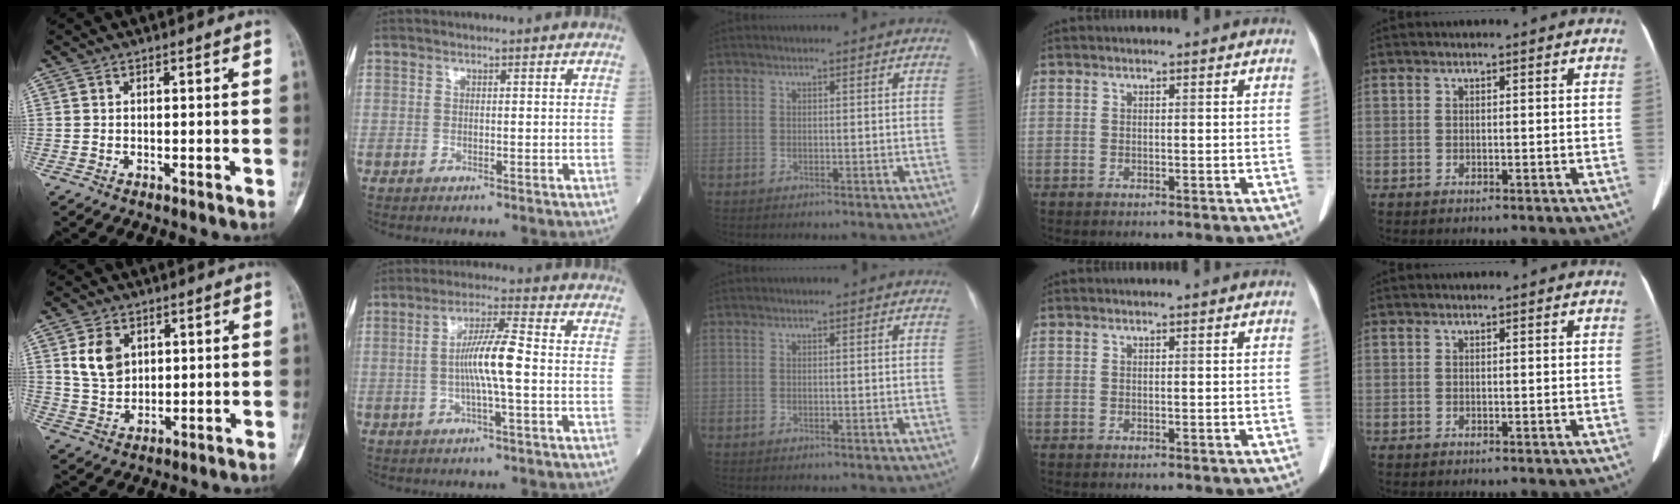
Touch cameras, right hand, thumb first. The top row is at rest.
{"thumb": {"total": 7.2, "force": [2.5, 5.2, 4.3], "torque": [-0.061, -0.013, 0.055]}, "index": {"total": 7.6, "force": [-0.7, 0.1, 7.6], "torque": [-0.142, 0.005, -0.016]}}